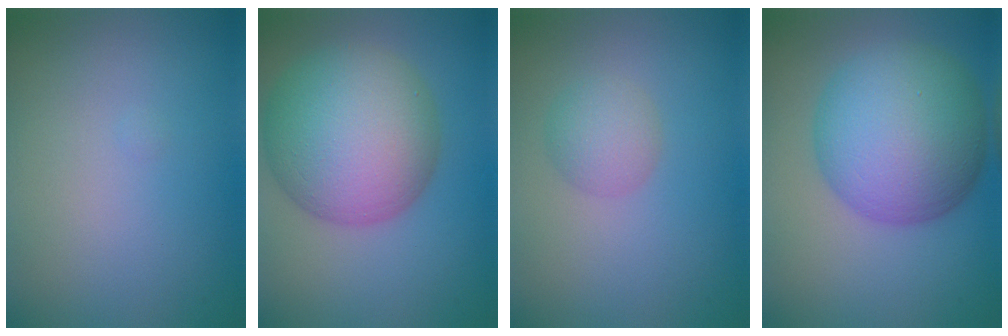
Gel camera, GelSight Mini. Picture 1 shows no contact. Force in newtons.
{"total": 11.2, "press": 11.2, "slide": 0.5}
{"total": 2.3, "press": 2.3, "slide": 0.0}
{"total": 11.1, "press": 11.1, "slide": 0.2}